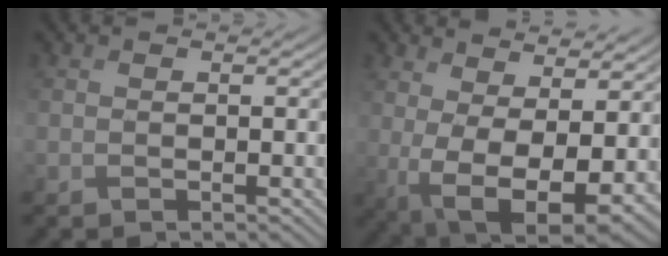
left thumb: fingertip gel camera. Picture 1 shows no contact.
{"total": 10.7, "force": [1.5, 5.1, 9.2], "torque": [-0.183, -0.018, 0.044]}